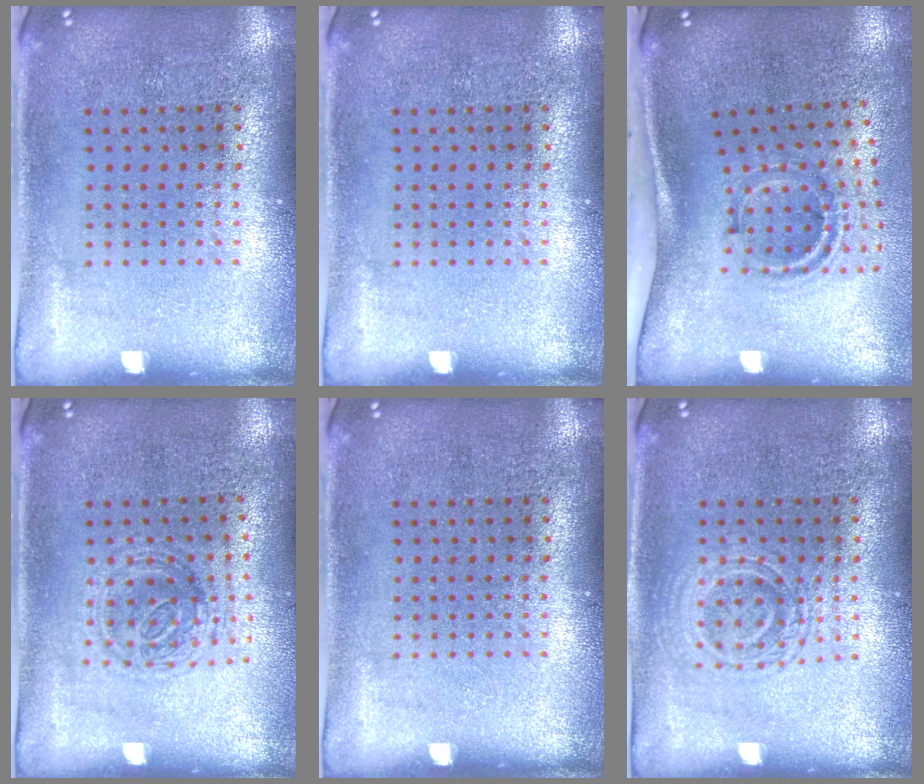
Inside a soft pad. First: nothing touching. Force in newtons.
{"total": 0.0}
{"total": 1.4, "press": 1.0, "slide": 1.0}
{"total": 1.1, "press": 1.1, "slide": 0.3}
{"total": 0.0}
{"total": 1.4, "press": 1.3, "slide": 0.3}